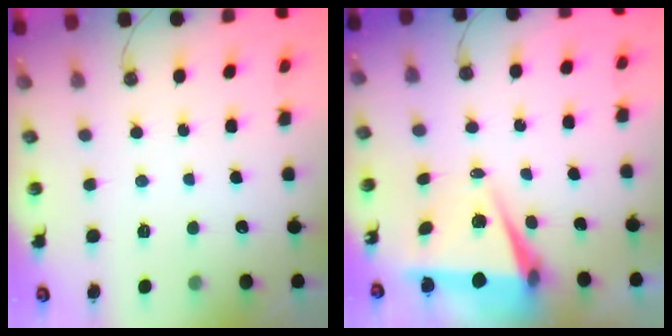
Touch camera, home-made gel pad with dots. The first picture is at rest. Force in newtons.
{"total": 7.0, "press": 5.4, "slide": 4.4}